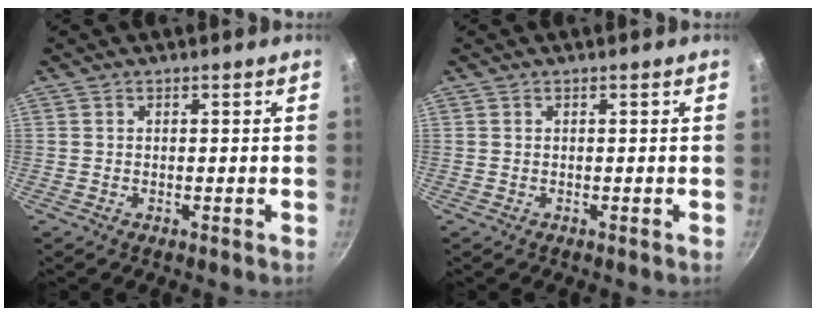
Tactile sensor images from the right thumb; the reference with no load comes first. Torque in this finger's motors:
{"motor_torque": [-0.01, 0.00, 0.04, 0.05, 0.00]}